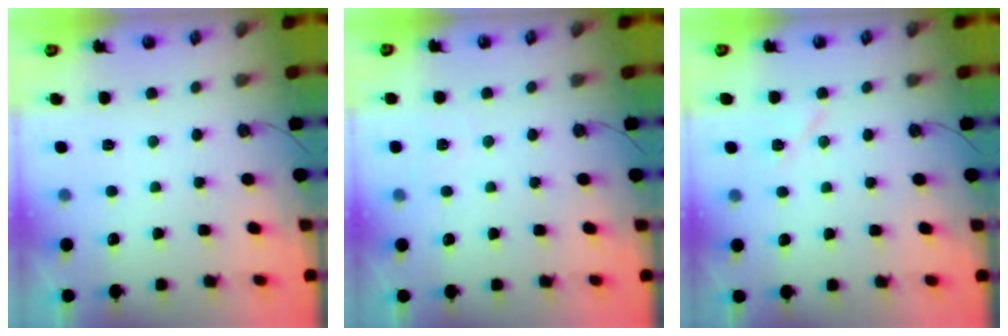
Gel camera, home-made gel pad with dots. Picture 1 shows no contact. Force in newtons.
{"total": 3.5, "press": 3.5, "slide": 0.7}
{"total": 5.7, "press": 5.5, "slide": 1.3}